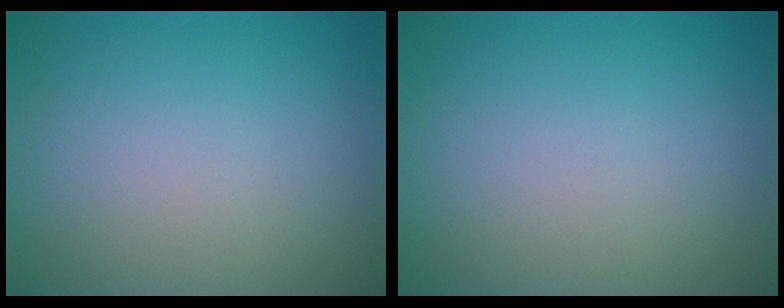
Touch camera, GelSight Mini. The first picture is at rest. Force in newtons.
{"total": 0.0}